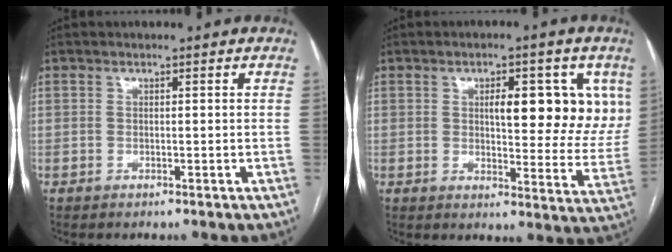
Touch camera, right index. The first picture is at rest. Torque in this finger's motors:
{"motor_torque": [0.99, 0.73, 0.42, 0.05]}